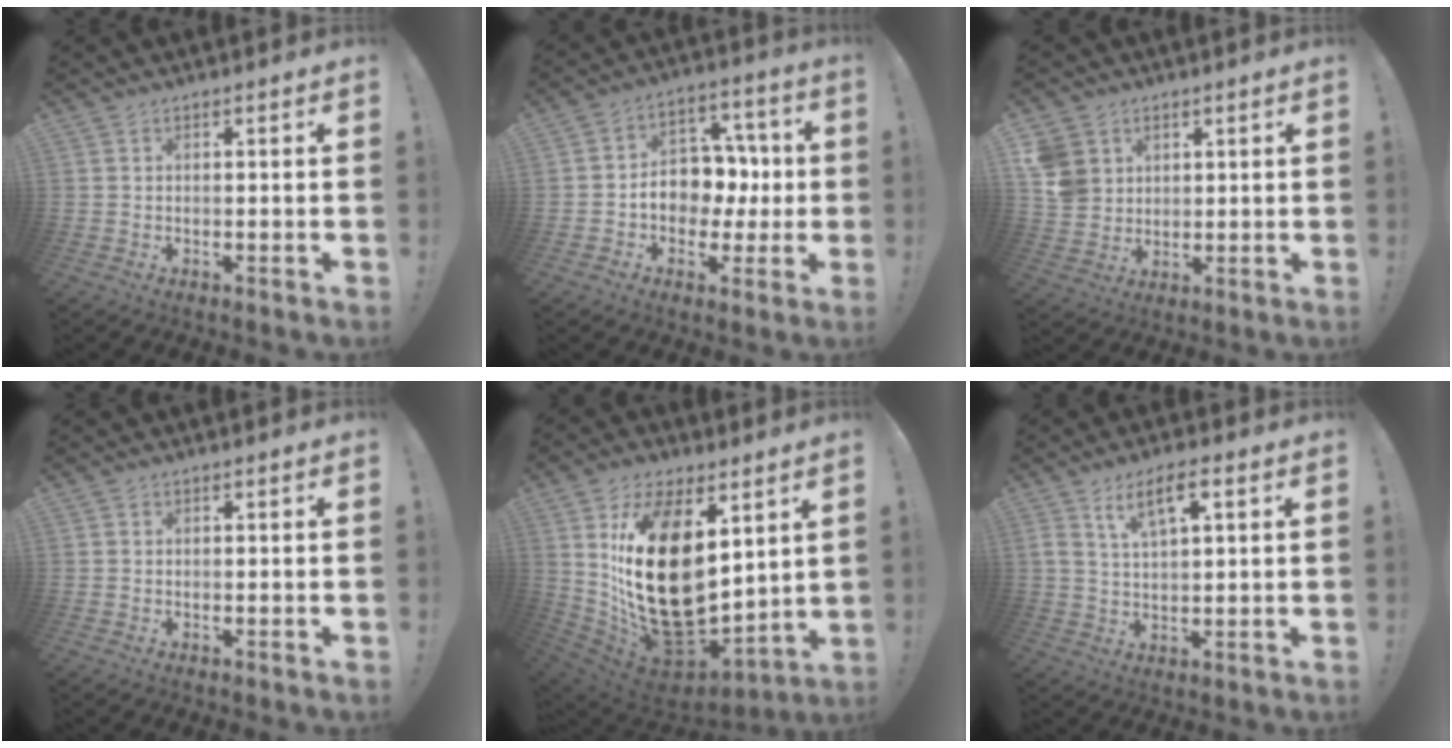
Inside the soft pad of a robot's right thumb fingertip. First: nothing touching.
{"total": 11.1, "force": [-1.4, 9.9, 4.9], "torque": [-0.061, 0.015, -0.011]}
{"total": 7.8, "force": [3.2, 6.8, 2.2], "torque": [-0.046, -0.019, 0.064]}
{"total": 0.0}
{"total": 28.0, "force": [4.2, 16.6, 22.1], "torque": [-0.427, -0.038, 0.093]}
{"total": 7.7, "force": [3.7, 2.6, 6.3], "torque": [-0.114, 0.000, 0.063]}